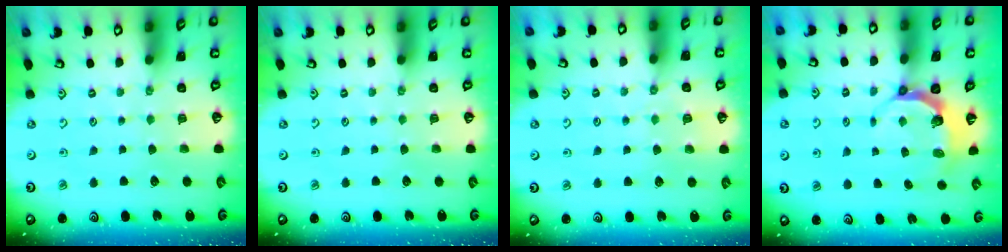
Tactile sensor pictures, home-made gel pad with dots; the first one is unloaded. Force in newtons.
{"total": 0.0}
{"total": 2.5, "press": 2.5, "slide": 0.4}
{"total": 5.6, "press": 4.5, "slide": 3.3}